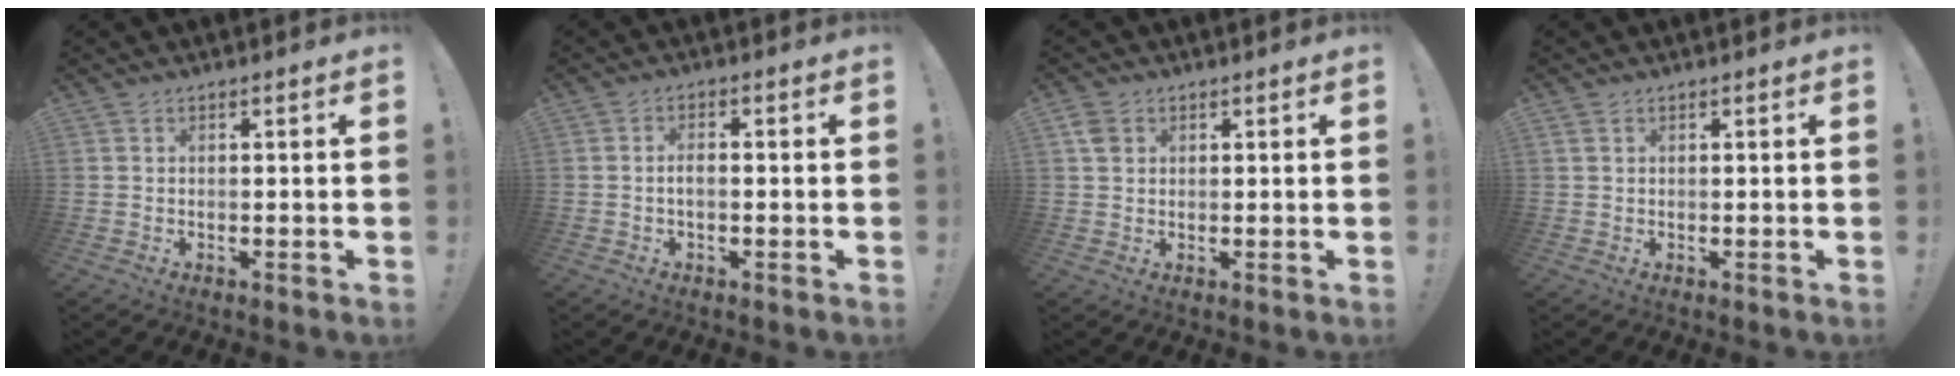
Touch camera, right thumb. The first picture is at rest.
{"total": 2.5, "force": [-0.5, 0.9, 2.3], "torque": [-0.046, 0.003, -0.010]}
{"total": 3.2, "force": [1.3, 2.6, 1.5], "torque": [-0.023, 0.001, 0.025]}
{"total": 0.7, "force": [0.4, 0.5, 0.4], "torque": [-0.016, 0.005, 0.009]}